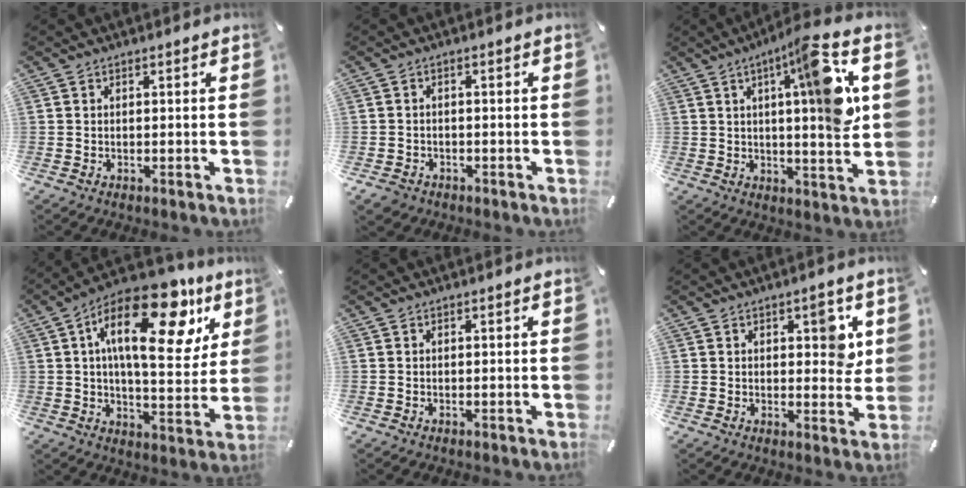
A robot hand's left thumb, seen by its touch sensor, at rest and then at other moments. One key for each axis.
{"total": 2.3, "fx": -1.5, "fy": 1.7, "fz": 0.6, "tx": -0.017, "ty": 0.006, "tz": -0.033}
{"total": 15.3, "fx": 5.0, "fy": 2.2, "fz": 14.3, "tx": -0.206, "ty": -0.022, "tz": 0.065}
{"total": 24.2, "fx": 10.6, "fy": 10.4, "fz": 19.2, "tx": -0.310, "ty": -0.055, "tz": 0.162}
{"total": 0.0}
{"total": 6.2, "fx": 2.3, "fy": 3.3, "fz": 4.7, "tx": -0.041, "ty": -0.013, "tz": 0.028}